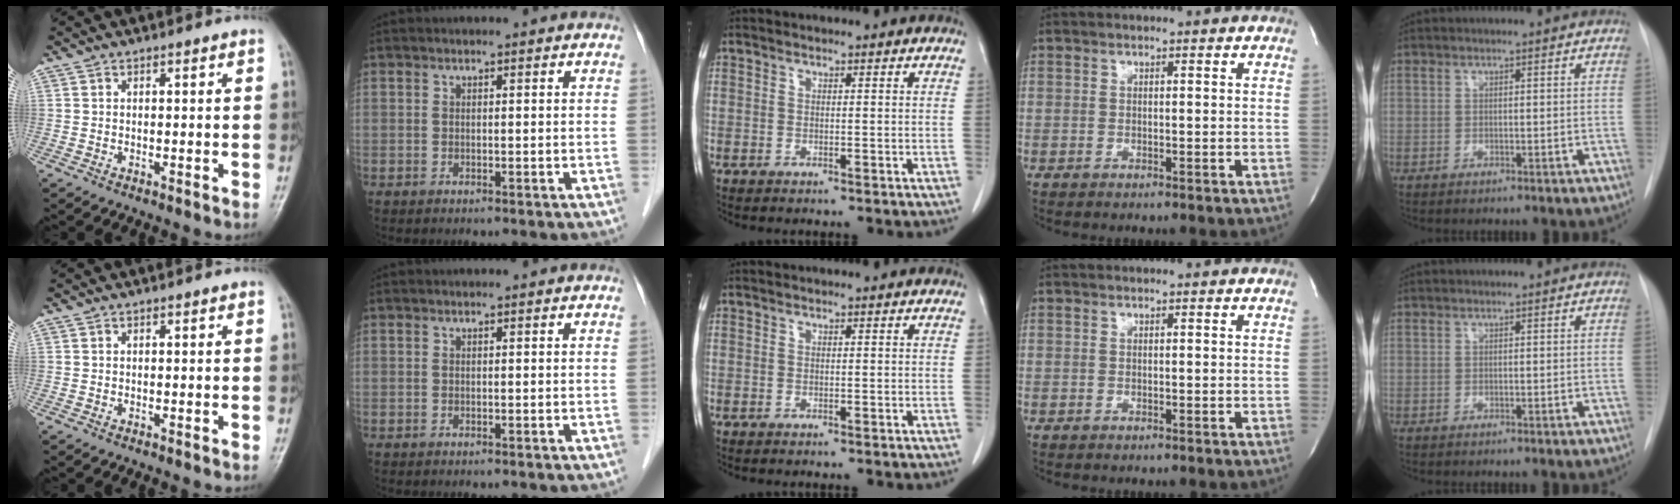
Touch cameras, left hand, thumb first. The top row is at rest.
{}